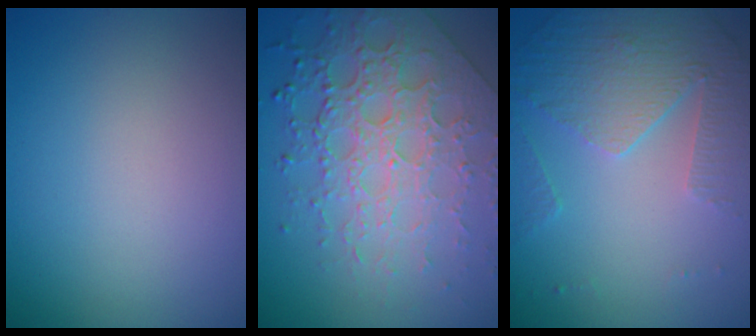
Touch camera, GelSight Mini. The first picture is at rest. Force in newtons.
{"total": 7.6, "press": 5.5, "slide": 5.3}
{"total": 5.0, "press": 3.6, "slide": 3.5}